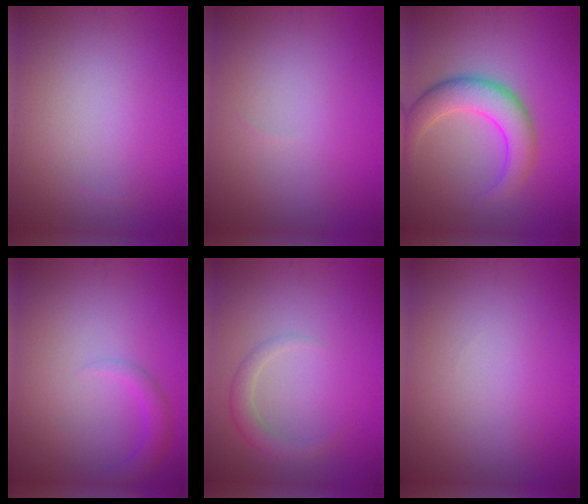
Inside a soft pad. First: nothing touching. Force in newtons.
{"total": 0.0}
{"total": 5.2, "press": 5.2, "slide": 0.1}
{"total": 1.8, "press": 1.8, "slide": 0.2}
{"total": 1.9, "press": 1.9, "slide": 0.2}
{"total": 0.0}